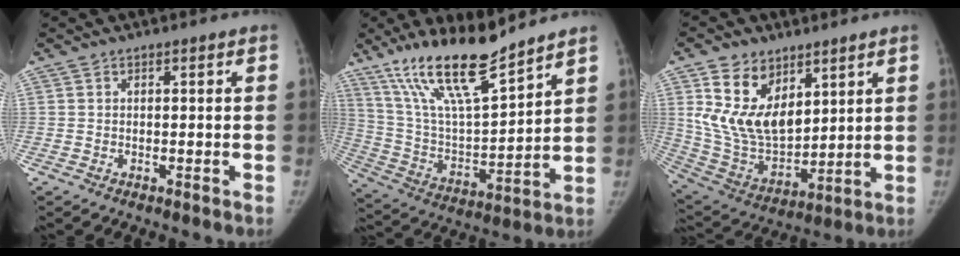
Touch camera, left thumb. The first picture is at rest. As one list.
[{"total": 18.4, "force": [14.1, 3.6, 11.4], "torque": [-0.186, -0.072, 0.268]}, {"total": 16.1, "force": [7.3, 10.0, 10.2], "torque": [-0.158, -0.044, 0.161]}]